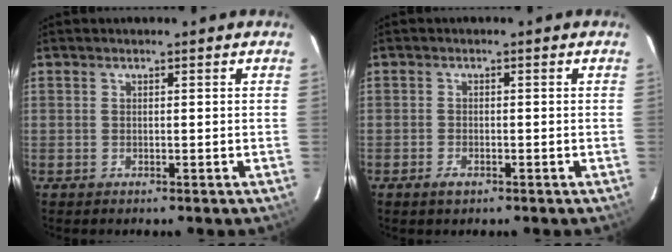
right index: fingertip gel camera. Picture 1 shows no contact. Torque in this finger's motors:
{"motor_torque": [0.08, -0.05, 0.14, 0.02]}